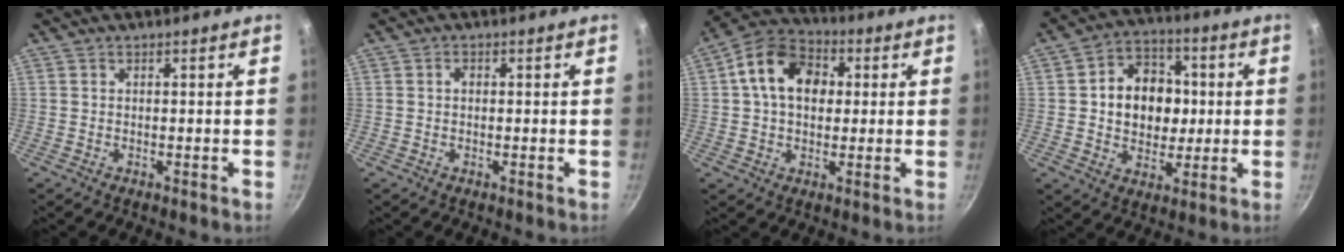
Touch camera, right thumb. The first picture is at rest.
{"total": 1.3, "force": [0.2, 1.0, 0.8], "torque": [-0.011, 0.006, 0.001]}
{"total": 13.3, "force": [2.4, 9.7, 8.9], "torque": [-0.119, 0.021, 0.022]}
{"total": 13.8, "force": [1.2, 11.0, 8.2], "torque": [-0.086, 0.014, 0.014]}